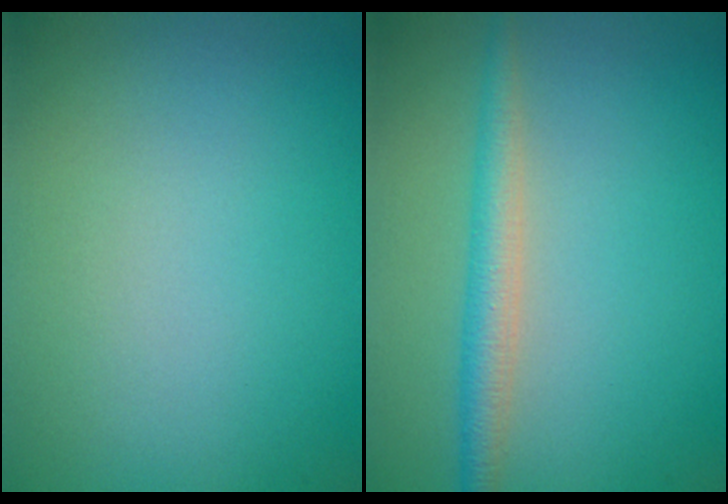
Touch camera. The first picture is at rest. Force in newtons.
{"total": 2.7, "press": 2.7, "slide": 0.0}